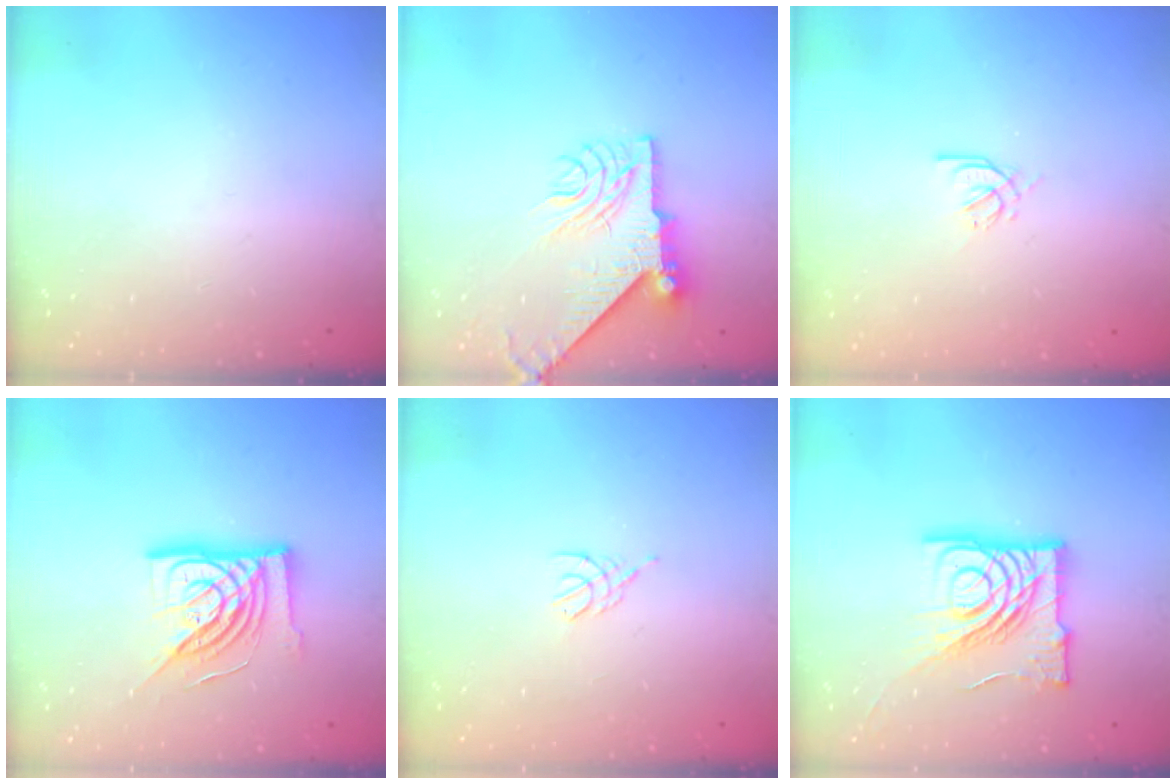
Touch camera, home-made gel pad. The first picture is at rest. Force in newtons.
{"total": 10.2, "press": 10.1, "slide": 1.0}
{"total": 2.4, "press": 2.4, "slide": 0.5}
{"total": 15.7, "press": 15.7, "slide": 1.5}
{"total": 3.4, "press": 3.3, "slide": 0.5}
{"total": 23.5, "press": 23.3, "slide": 2.7}